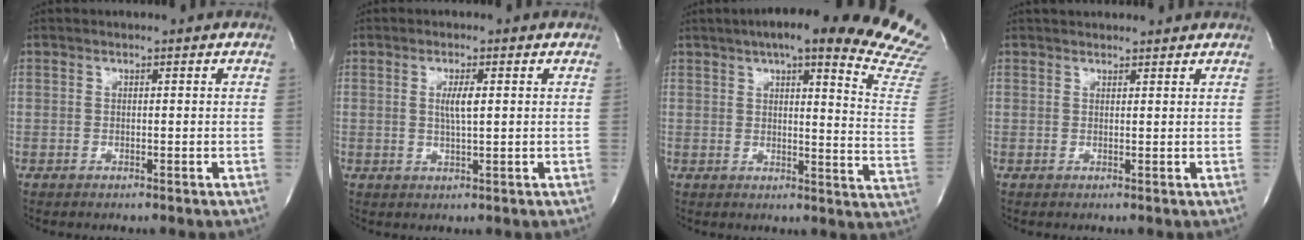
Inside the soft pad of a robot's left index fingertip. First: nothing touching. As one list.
[{"total": 2.7, "force": [0.1, 0.1, 2.7], "torque": [-0.053, -0.008, 0.003]}, {"total": 24.9, "force": [20.2, 2.6, 14.4], "torque": [-0.145, -0.063, 0.217]}, {"total": 4.8, "force": [4.5, 1.1, 1.2], "torque": [-0.010, 0.026, 0.055]}]